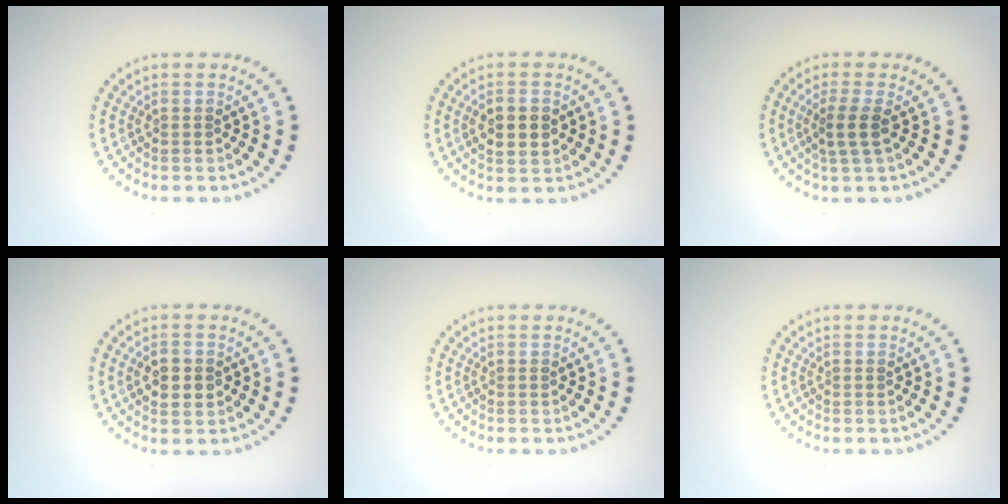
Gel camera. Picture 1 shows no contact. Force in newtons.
{"total": 3.0, "press": 3.0, "slide": 0.1}
{"total": 2.2, "press": 1.9, "slide": 1.2}
{"total": 2.3, "press": 2.2, "slide": 0.1}
{"total": 0.0}
{"total": 0.0}